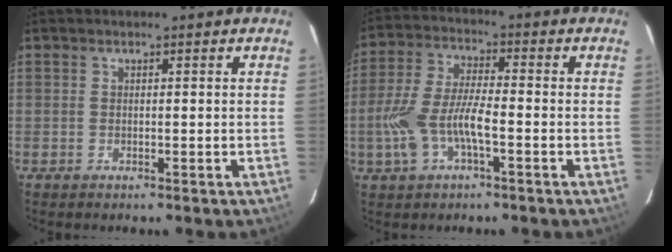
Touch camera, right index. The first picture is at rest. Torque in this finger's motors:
{"motor_torque": [0.34, 0.01, 0.30, 0.10]}